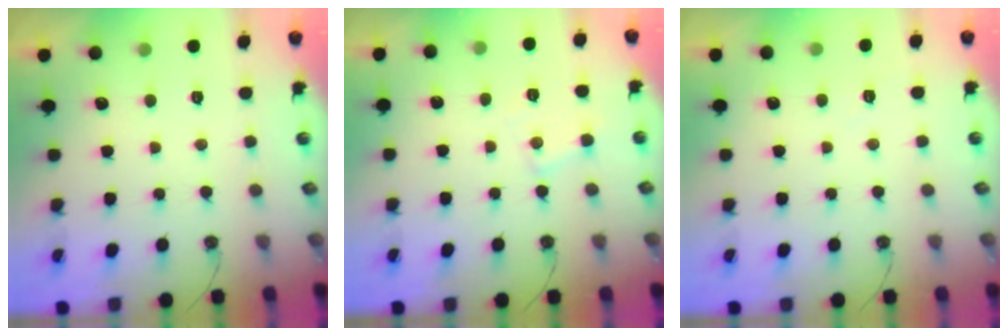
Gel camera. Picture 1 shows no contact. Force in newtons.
{"total": 7.1, "press": 7.0, "slide": 0.4}
{"total": 4.5, "press": 4.5, "slide": 0.7}